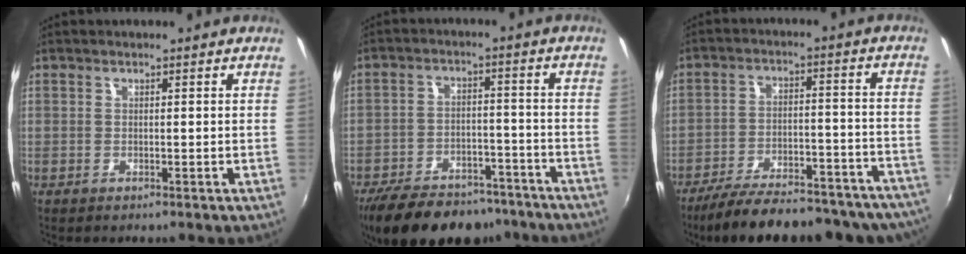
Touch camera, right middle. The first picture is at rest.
{"total": 20.4, "force": [-16.1, 8.9, 8.8], "torque": [-0.187, 0.005, -0.226]}
{"total": 28.2, "force": [-24.6, 7.5, 11.5], "torque": [-0.190, -0.010, -0.312]}